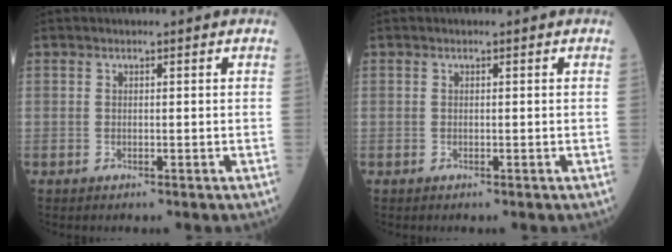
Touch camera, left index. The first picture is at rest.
{"total": 0.0}